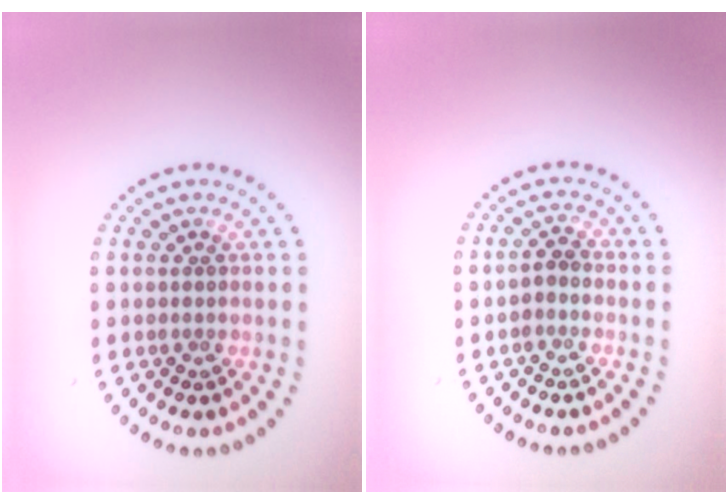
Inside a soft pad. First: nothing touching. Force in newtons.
{"total": 1.2, "press": 1.1, "slide": 0.5}